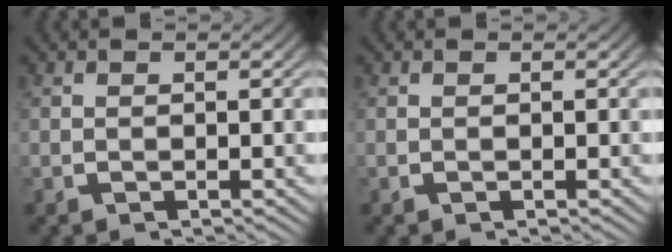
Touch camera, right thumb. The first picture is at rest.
{"total": 0.0}